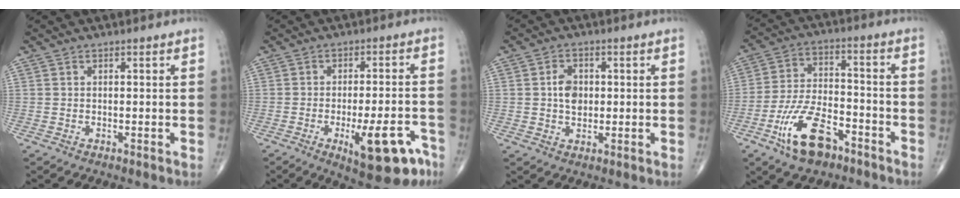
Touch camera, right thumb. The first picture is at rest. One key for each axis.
{"total": 13.6, "fx": -6.4, "fy": 4.7, "fz": 11.0, "tx": -0.134, "ty": 0.026, "tz": -0.079}
{"total": 4.6, "fx": 0.4, "fy": 3.3, "fz": 3.2, "tx": -0.043, "ty": 0.001, "tz": 0.003}
{"total": 13.2, "fx": -7.4, "fy": 6.4, "fz": 8.9, "tx": -0.157, "ty": 0.044, "tz": -0.134}